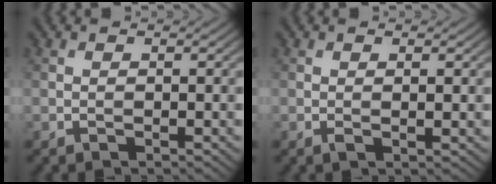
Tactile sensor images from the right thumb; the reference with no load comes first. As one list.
[{"total": 1.0, "force": [0.1, 0.2, 1.0], "torque": [-0.020, -0.001, 0.001]}]